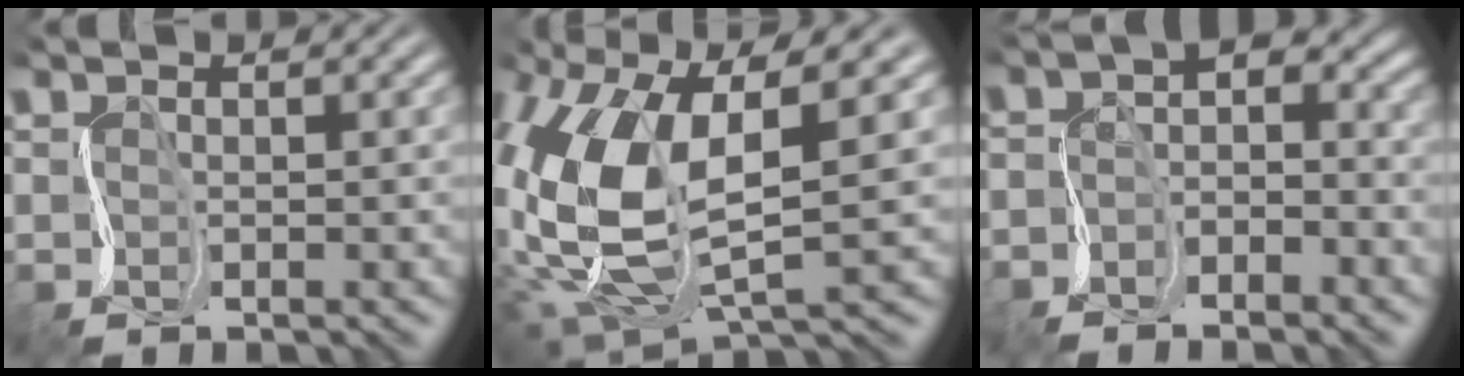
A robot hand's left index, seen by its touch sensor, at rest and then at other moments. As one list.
[{"total": 9.7, "force": [1.2, 4.2, 8.7], "torque": [-0.211, -0.016, 0.026]}, {"total": 3.6, "force": [-1.7, 1.8, 2.6], "torque": [-0.049, 0.010, -0.040]}]